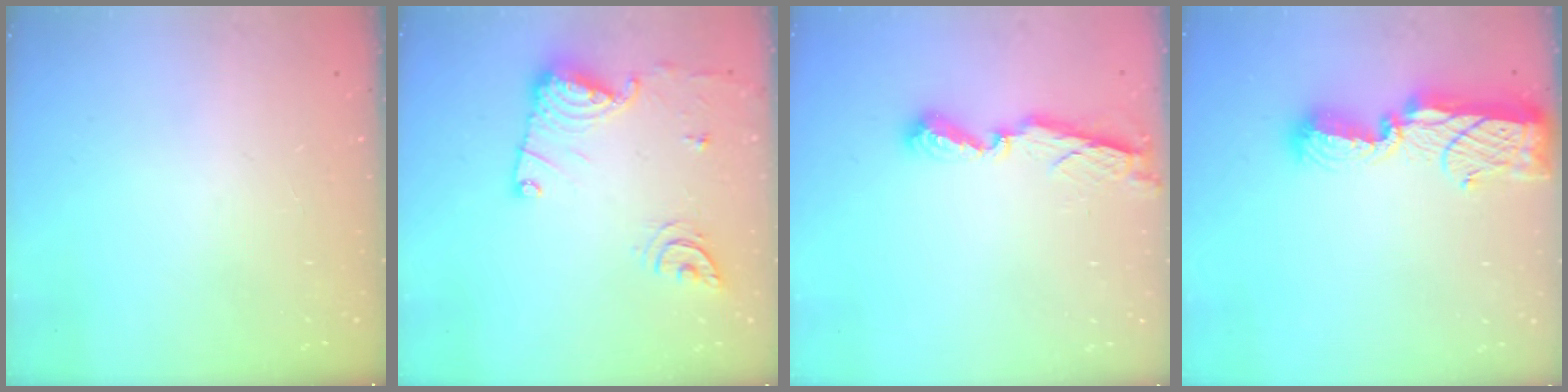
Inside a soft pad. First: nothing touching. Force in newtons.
{"total": 14.2, "press": 14.2, "slide": 1.4}
{"total": 7.8, "press": 7.8, "slide": 0.5}
{"total": 14.1, "press": 14.1, "slide": 0.7}